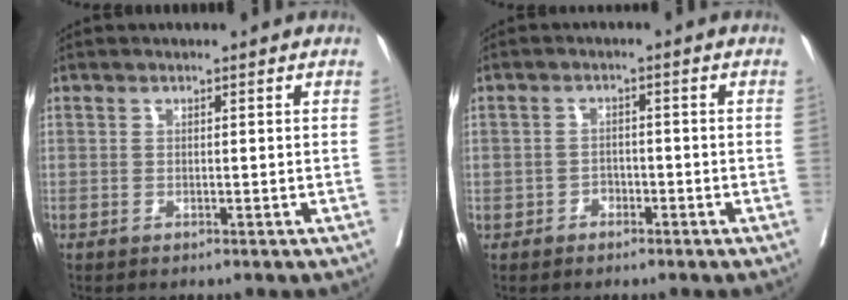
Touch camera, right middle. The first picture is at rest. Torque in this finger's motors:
{"motor_torque": [-0.14, 0.18, 0.00, -0.01]}